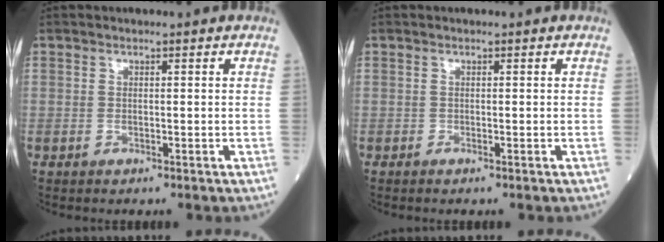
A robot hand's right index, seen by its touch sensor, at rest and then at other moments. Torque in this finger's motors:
{"motor_torque": [0.01, 0.00, -0.03, 0.00]}